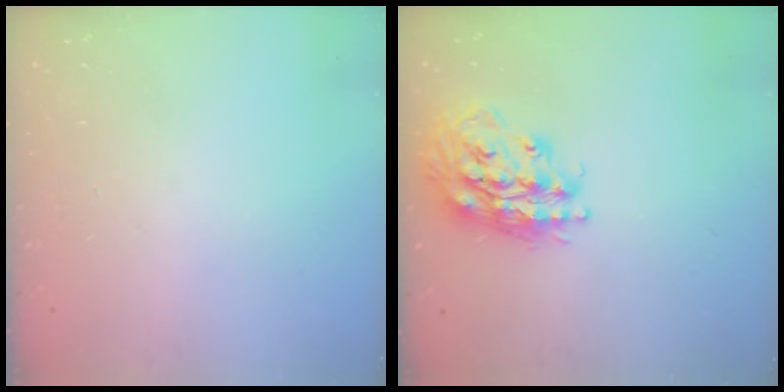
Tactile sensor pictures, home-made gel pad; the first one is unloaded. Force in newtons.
{"total": 18.8, "press": 18.8, "slide": 1.5}